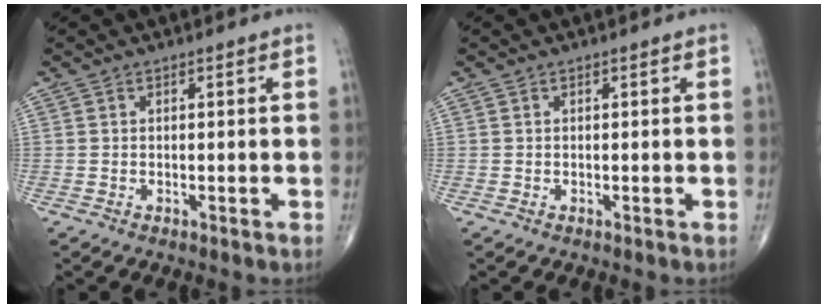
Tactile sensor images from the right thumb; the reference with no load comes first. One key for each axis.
{"total": 0.0}